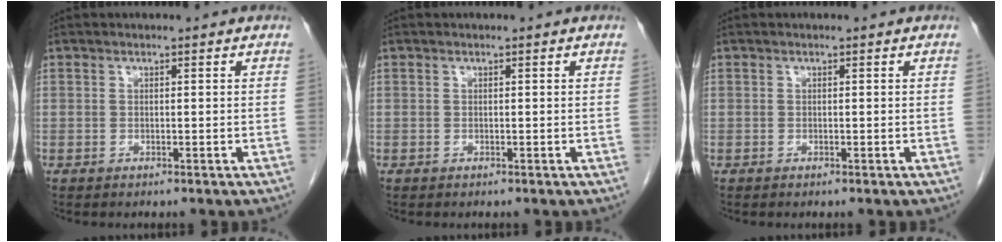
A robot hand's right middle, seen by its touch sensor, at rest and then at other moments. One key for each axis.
{"total": 0.0}
{"total": 0.0}